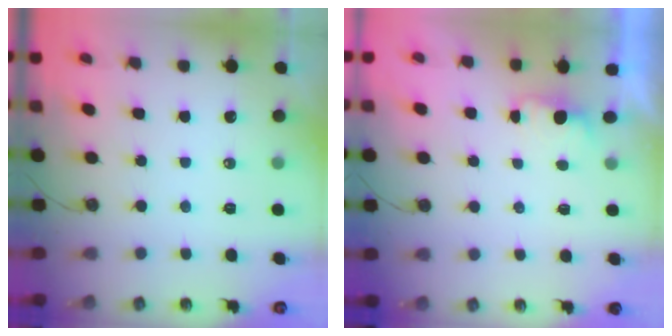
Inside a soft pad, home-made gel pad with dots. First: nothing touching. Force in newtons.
{"total": 1.0, "press": 0.7, "slide": 0.7}